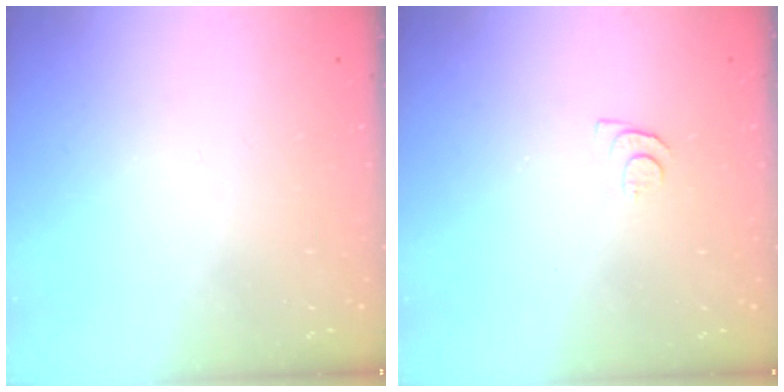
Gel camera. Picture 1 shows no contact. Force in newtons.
{"total": 4.4, "press": 4.4, "slide": 0.6}